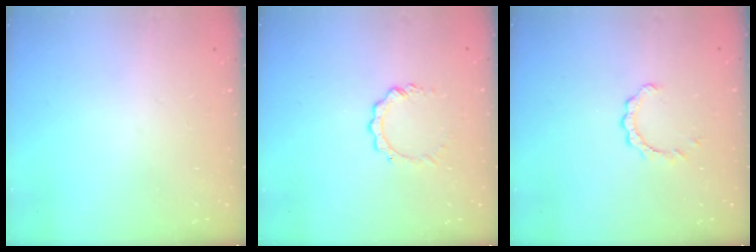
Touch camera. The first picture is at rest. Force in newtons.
{"total": 3.9, "press": 3.9, "slide": 0.4}
{"total": 2.9, "press": 2.9, "slide": 0.3}